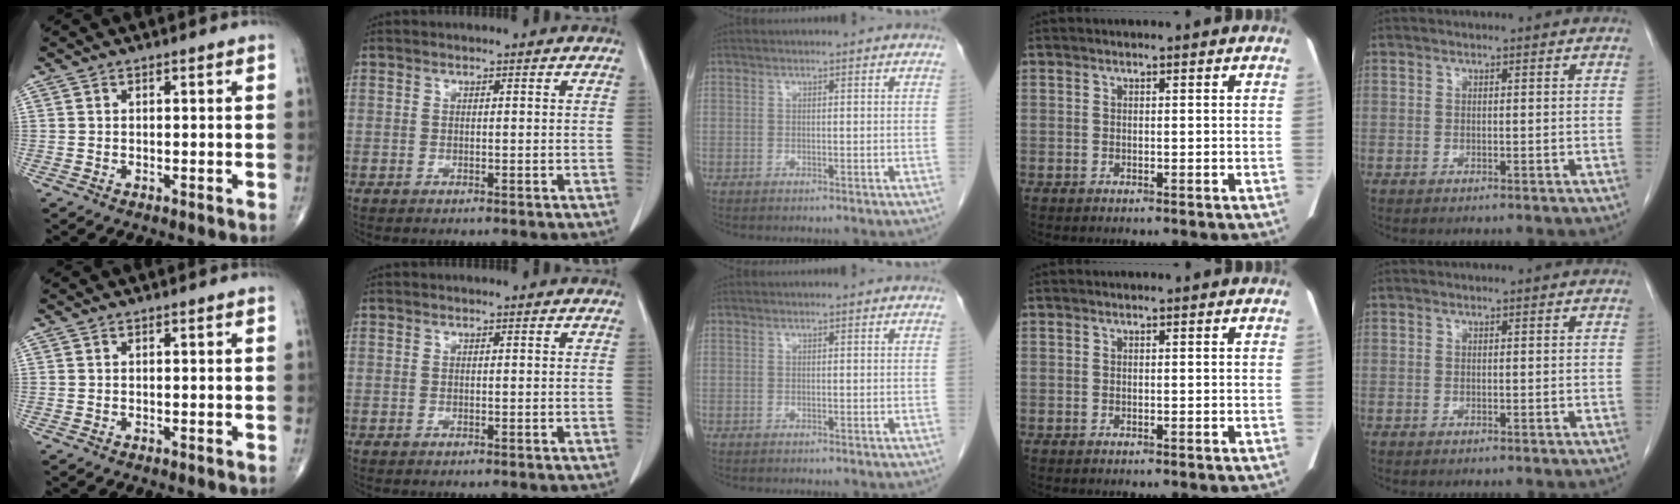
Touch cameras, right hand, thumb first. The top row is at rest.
{}